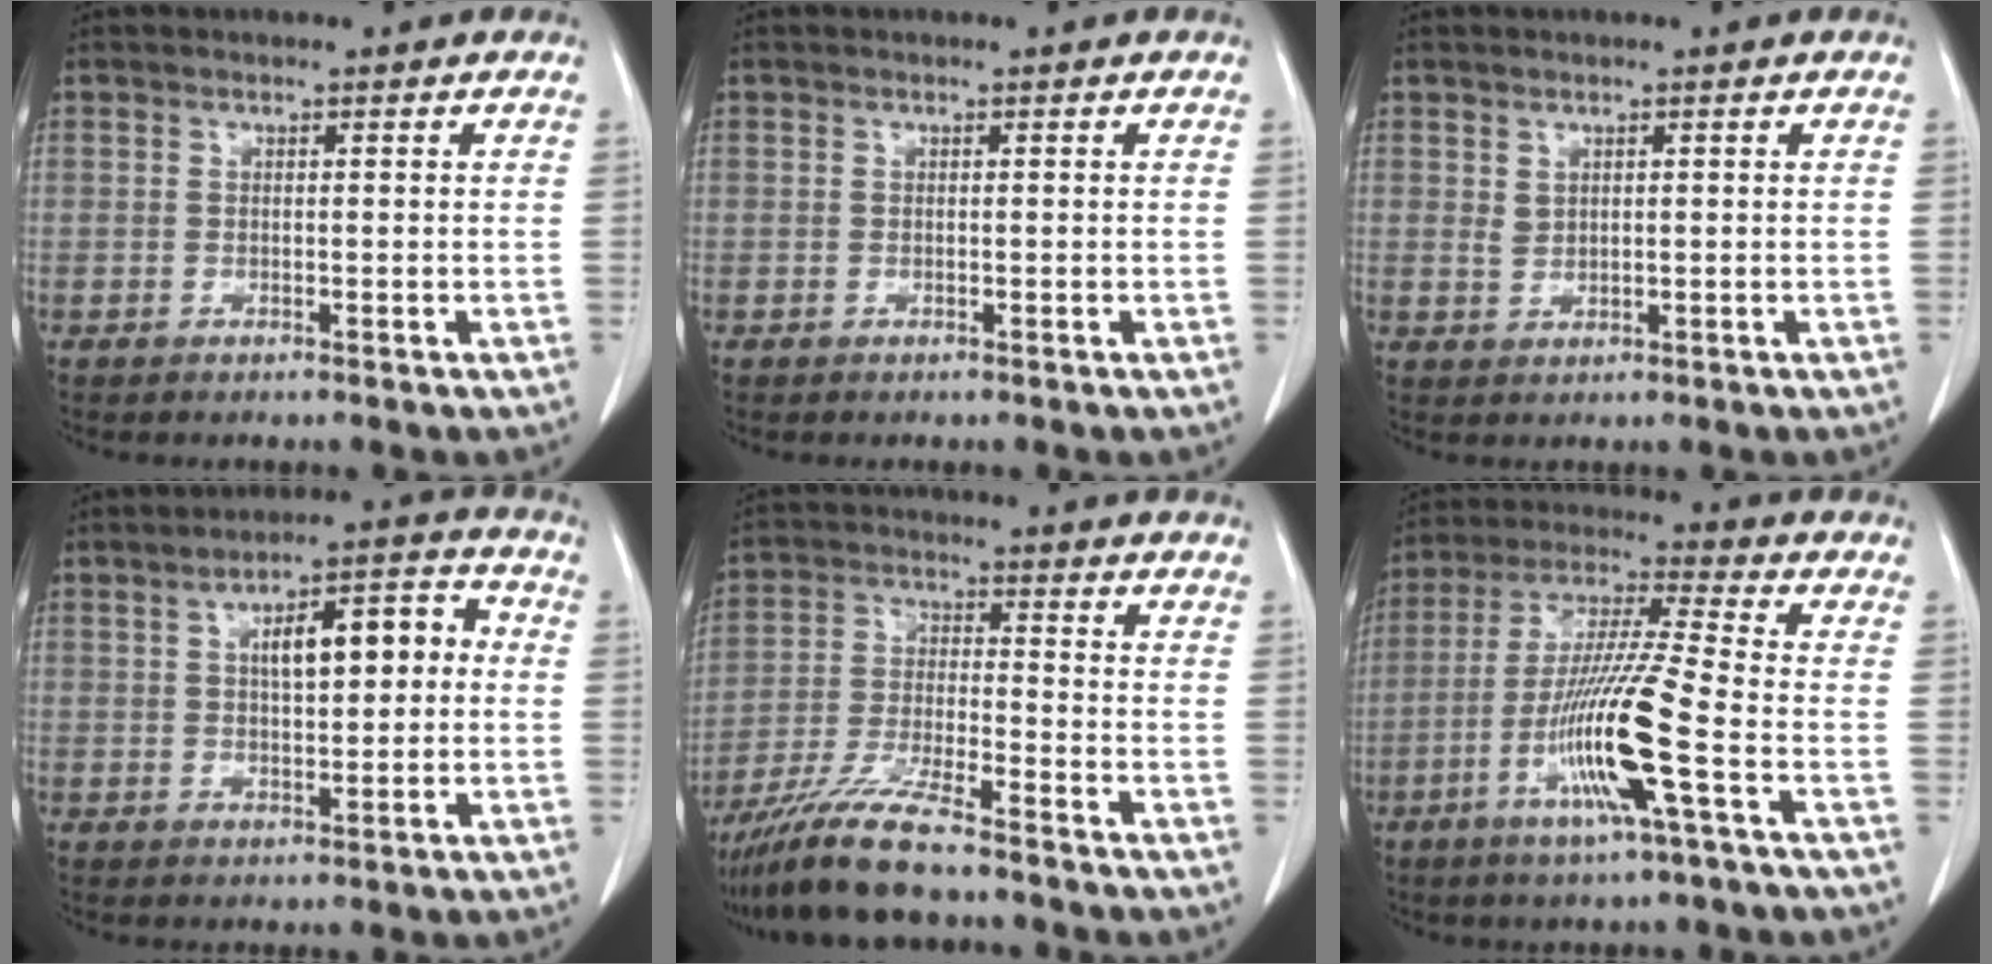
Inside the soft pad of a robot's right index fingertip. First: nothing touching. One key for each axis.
{"total": 0.0}
{"total": 1.5, "fx": 0.8, "fy": 1.0, "fz": 0.8, "tx": -0.012, "ty": 0.001, "tz": 0.023}
{"total": 9.3, "fx": 1.4, "fy": 3.1, "fz": 8.6, "tx": -0.130, "ty": 0.034, "tz": 0.023}
{"total": 9.9, "fx": -8.3, "fy": 0.3, "fz": 5.4, "tx": -0.105, "ty": -0.020, "tz": -0.154}
{"total": 13.9, "fx": -4.8, "fy": -0.6, "fz": 13.0, "tx": -0.258, "ty": -0.012, "tz": -0.096}